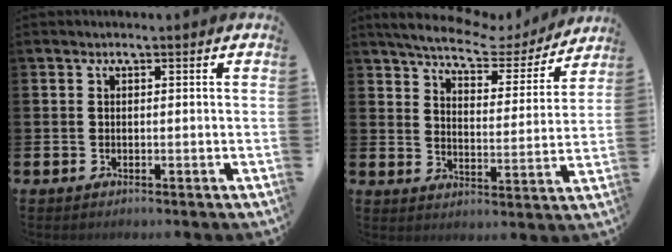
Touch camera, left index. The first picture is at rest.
{"total": 7.0, "force": [6.0, 1.9, 3.0], "torque": [-0.066, -0.040, 0.095]}